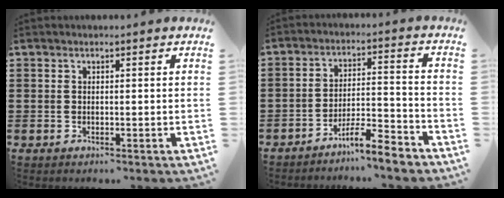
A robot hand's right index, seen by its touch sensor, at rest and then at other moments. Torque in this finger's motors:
{"motor_torque": [2.14, 0.00, 0.00, 0.01]}